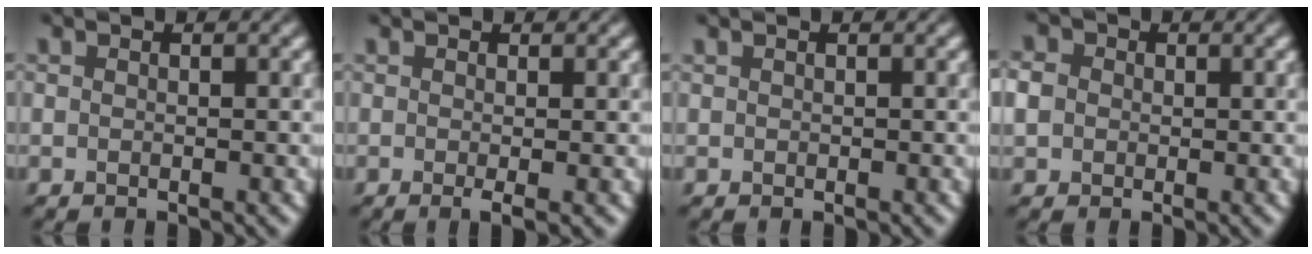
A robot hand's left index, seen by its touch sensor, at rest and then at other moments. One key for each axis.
{"total": 1.5, "fx": -0.3, "fy": 0.3, "fz": 1.4, "tx": -0.021, "ty": -0.009, "tz": -0.006}
{"total": 0.0}
{"total": 3.0, "fx": 0.5, "fy": 2.7, "fz": 1.3, "tx": -0.031, "ty": 0.018, "tz": -0.002}